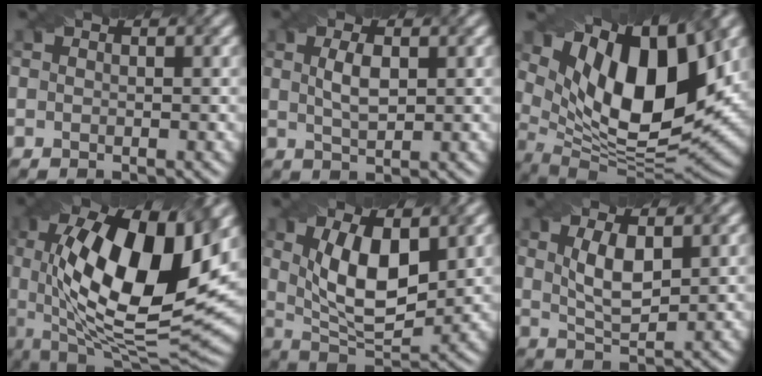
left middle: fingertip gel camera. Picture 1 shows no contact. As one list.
[{"total": 2.4, "force": [0.6, 0.9, 2.1], "torque": [-0.046, 0.001, 0.014]}, {"total": 14.5, "force": [5.5, 6.5, 11.6], "torque": [-0.191, 0.004, 0.094]}, {"total": 16.1, "force": [3.2, 6.4, 14.4], "torque": [-0.237, -0.007, 0.047]}, {"total": 7.8, "force": [1.8, 3.4, 6.7], "torque": [-0.129, -0.003, 0.034]}, {"total": 3.8, "force": [1.2, 1.4, 3.3], "torque": [-0.072, -0.002, 0.026]}]